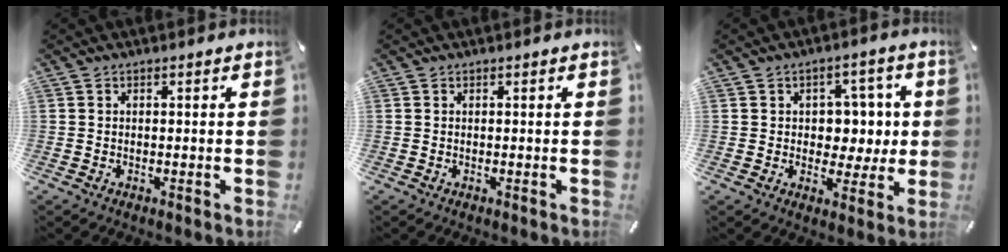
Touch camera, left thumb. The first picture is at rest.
{"total": 0.0}
{"total": 7.5, "force": [1.0, 6.4, 3.6], "torque": [-0.041, -0.001, 0.016]}